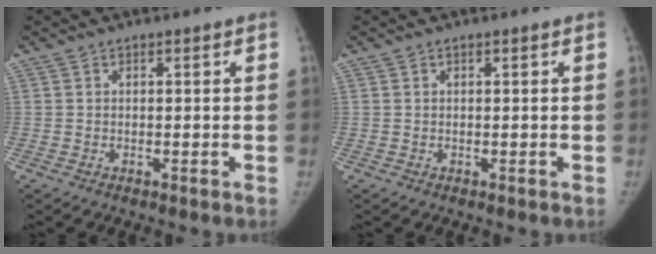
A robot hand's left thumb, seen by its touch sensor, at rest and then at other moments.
{"total": 0.0}